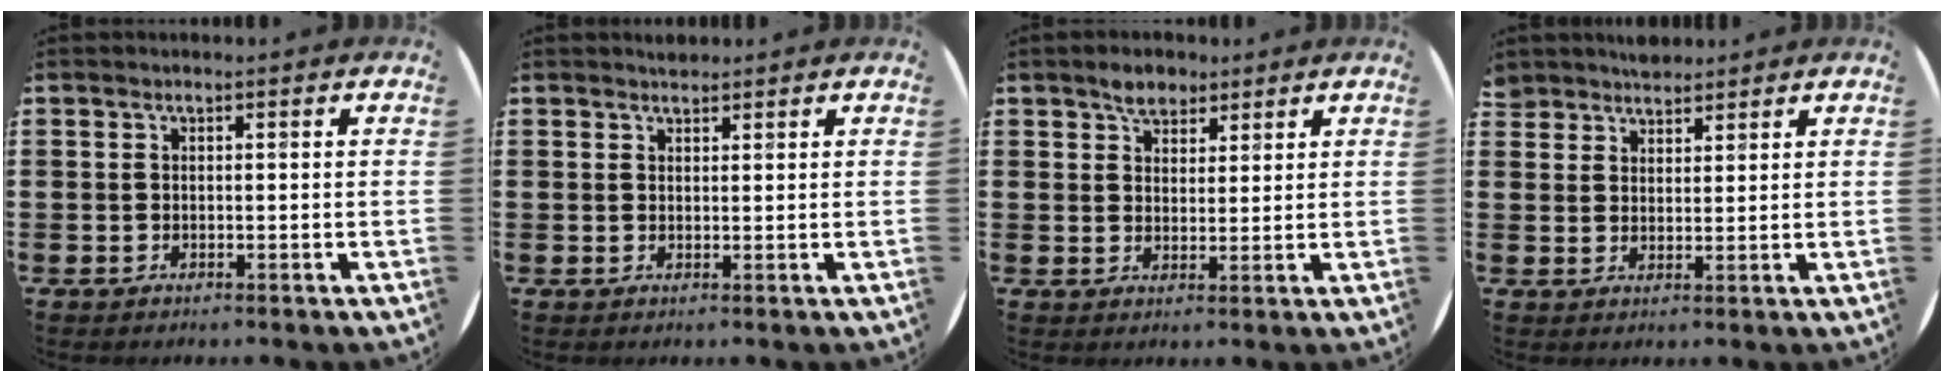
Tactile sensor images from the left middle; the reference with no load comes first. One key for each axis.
{"total": 1.2, "fx": 1.1, "fy": 0.4, "fz": -0.1, "tx": 0.008, "ty": -0.002, "tz": 0.021}
{"total": 3.5, "fx": 2.8, "fy": 1.9, "fz": 0.8, "tx": -0.006, "ty": -0.001, "tz": 0.051}
{"total": 3.0, "fx": 2.8, "fy": 0.9, "fz": -0.4, "tx": -0.001, "ty": 0.000, "tz": 0.056}